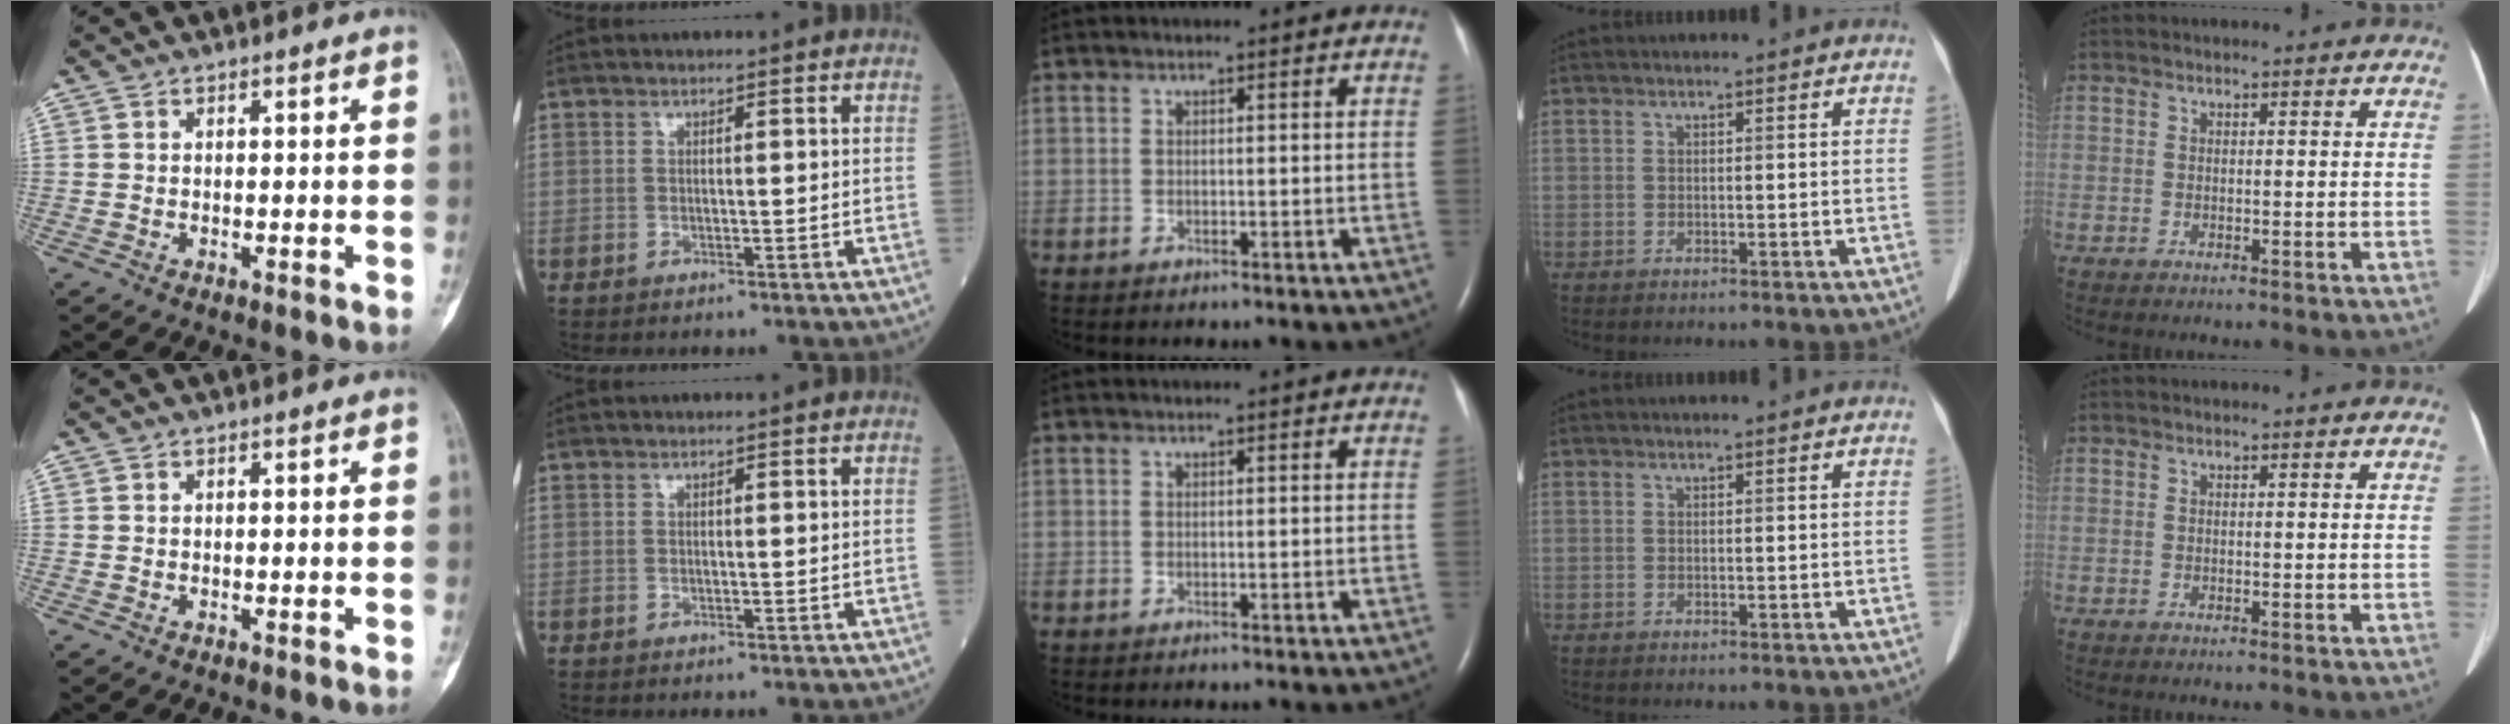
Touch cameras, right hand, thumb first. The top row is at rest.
{}